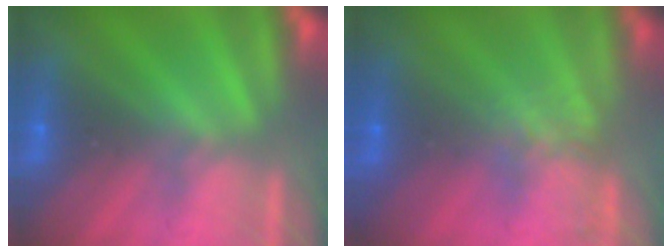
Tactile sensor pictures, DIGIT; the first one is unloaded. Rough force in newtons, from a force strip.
{"total": 4.5}